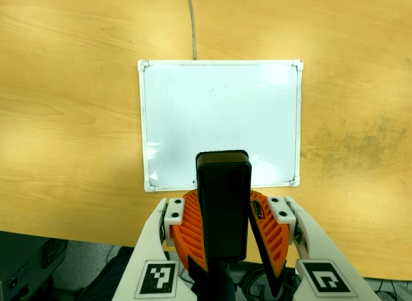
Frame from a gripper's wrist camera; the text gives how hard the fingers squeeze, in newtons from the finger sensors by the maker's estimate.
{"total": 7.9, "left": 8.5, "right": 7.2}